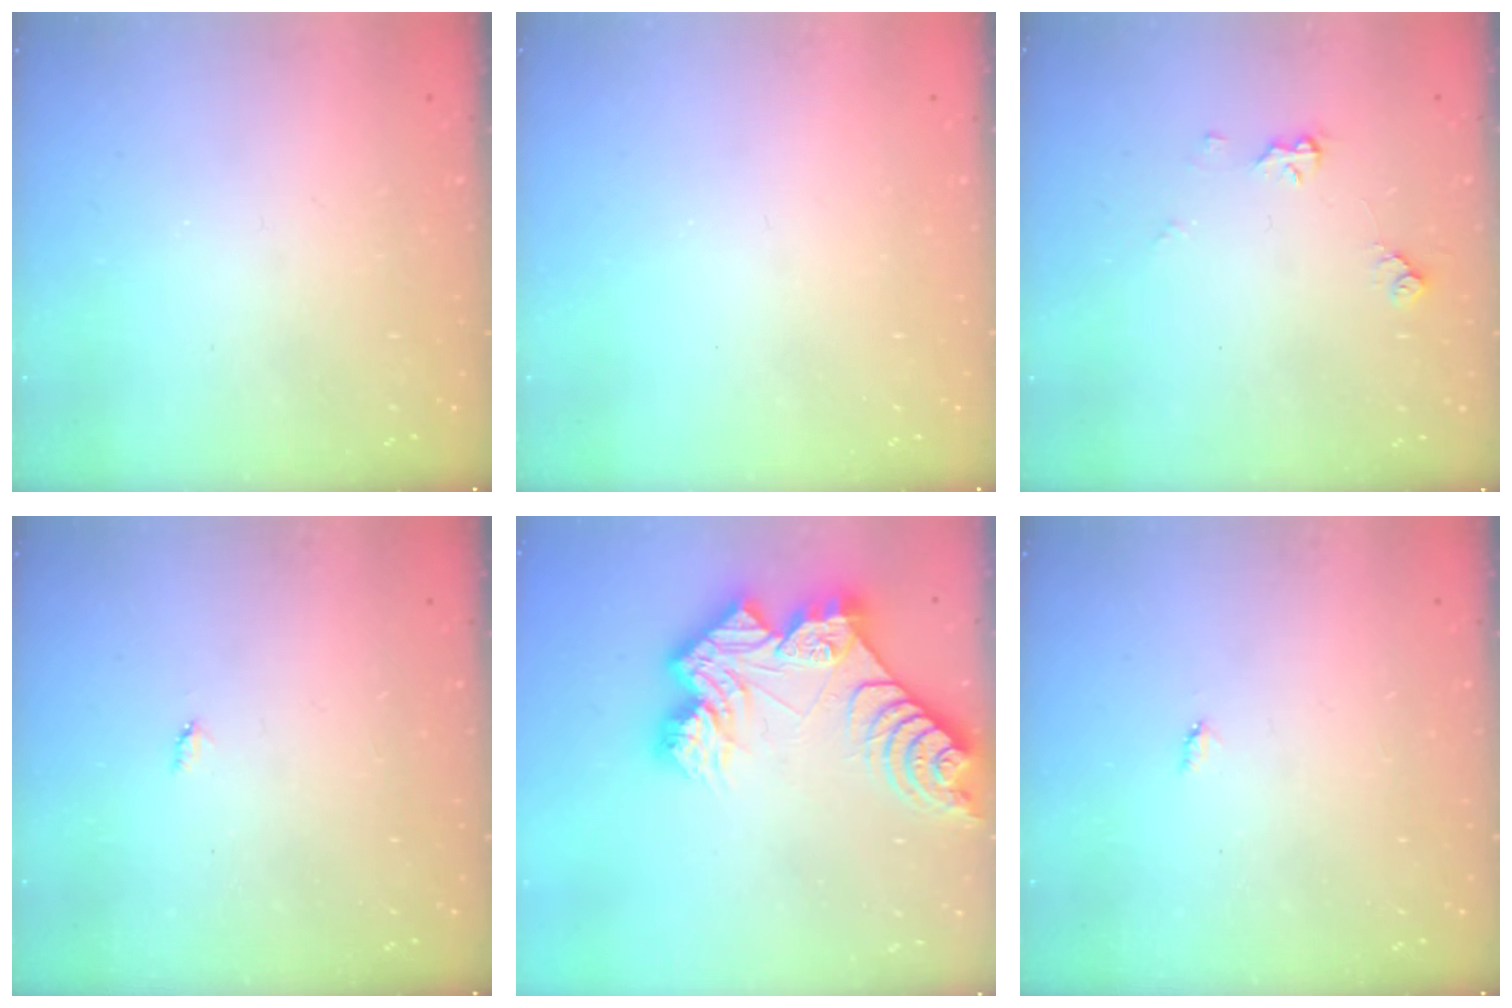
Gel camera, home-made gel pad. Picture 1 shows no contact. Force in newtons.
{"total": 0.0}
{"total": 5.9, "press": 5.9, "slide": 0.7}
{"total": 3.1, "press": 3.1, "slide": 0.4}
{"total": 16.9, "press": 16.8, "slide": 1.8}
{"total": 3.1, "press": 3.1, "slide": 0.4}